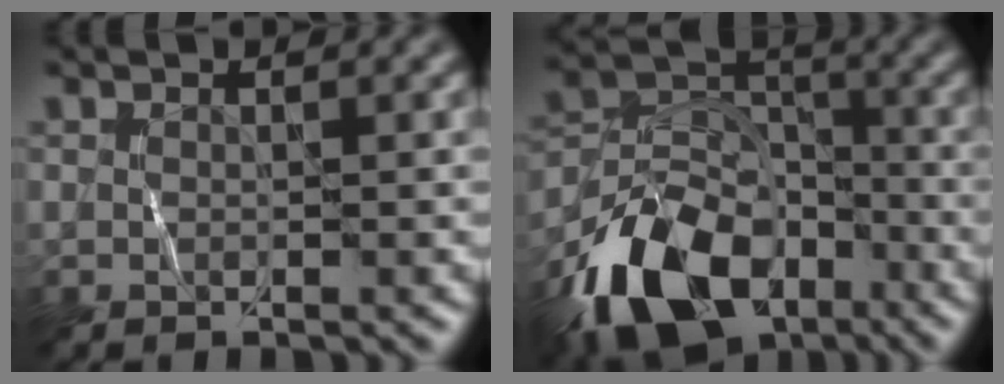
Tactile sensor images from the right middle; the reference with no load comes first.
{"total": 12.7, "force": [-7.7, 7.5, 6.8], "torque": [-0.133, -0.007, -0.149]}